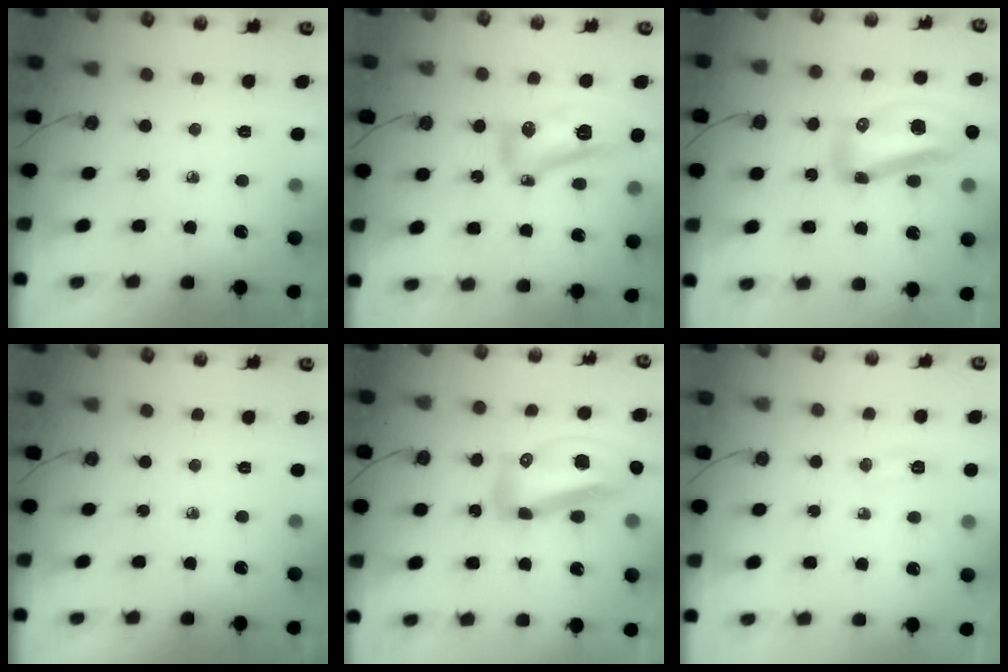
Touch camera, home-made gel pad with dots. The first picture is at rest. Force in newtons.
{"total": 12.5, "press": 12.5, "slide": 1.0}
{"total": 15.9, "press": 15.5, "slide": 3.6}
{"total": 0.0}
{"total": 17.2, "press": 17.1, "slide": 2.1}
{"total": 4.9, "press": 3.6, "slide": 3.3}